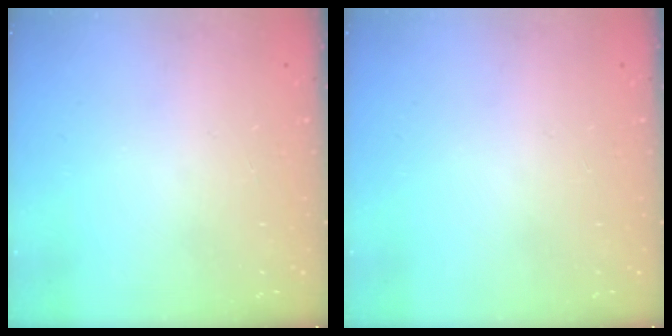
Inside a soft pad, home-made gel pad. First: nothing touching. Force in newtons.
{"total": 0.0}